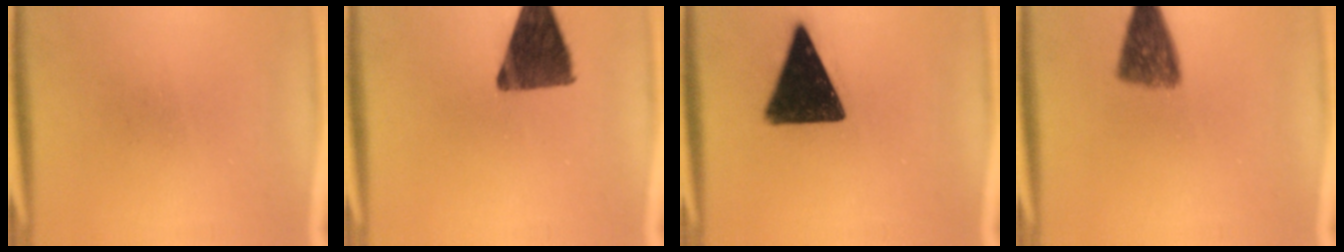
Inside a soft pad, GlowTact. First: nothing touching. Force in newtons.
{"total": 12.4}
{"total": 16.0}
{"total": 7.3}